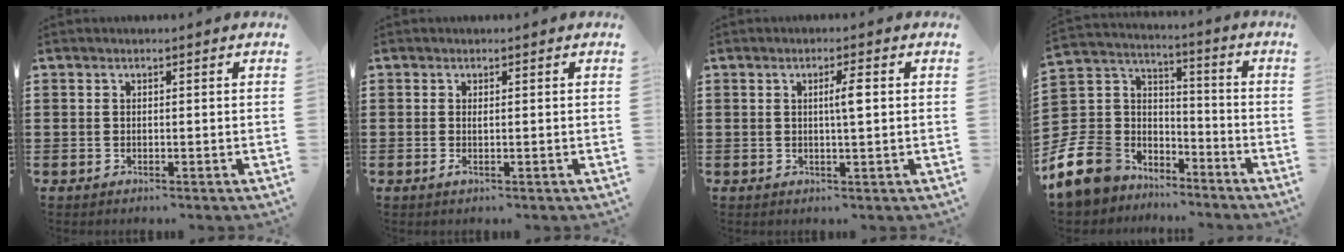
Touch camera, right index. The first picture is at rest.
{"total": 0.7, "force": [0.0, -0.1, 0.7], "torque": [-0.014, -0.007, 0.002]}
{"total": 2.8, "force": [0.5, 0.2, 2.7], "torque": [-0.053, 0.000, 0.006]}
{"total": 10.6, "force": [-6.7, 7.7, 2.8], "torque": [-0.123, 0.010, -0.134]}